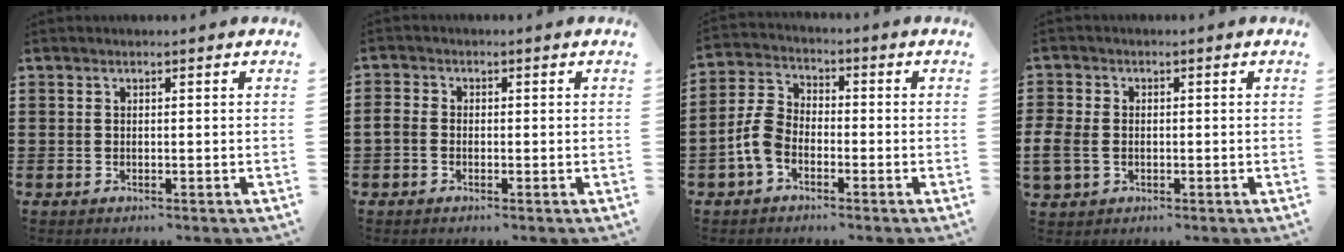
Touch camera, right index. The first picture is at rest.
{"total": 1.6, "force": [-0.8, 1.1, 0.9], "torque": [-0.027, -0.002, -0.019]}
{"total": 5.8, "force": [-2.5, 3.6, 3.8], "torque": [-0.111, -0.002, -0.056]}
{"total": 3.3, "force": [-0.8, 2.5, 2.0], "torque": [-0.060, -0.002, -0.021]}